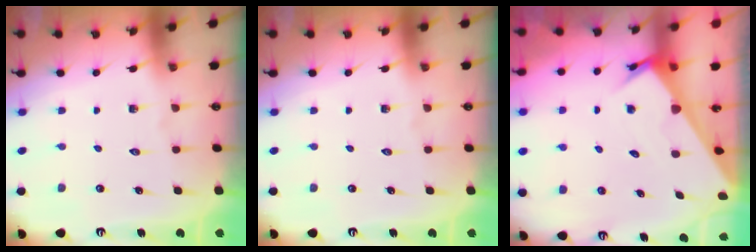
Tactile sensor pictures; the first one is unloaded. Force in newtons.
{"total": 0.0}
{"total": 2.3, "press": 2.3, "slide": 0.1}